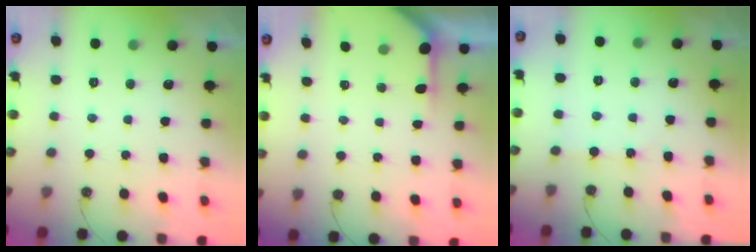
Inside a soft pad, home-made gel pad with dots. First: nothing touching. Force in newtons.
{"total": 2.1, "press": 2.1, "slide": 0.3}
{"total": 2.3, "press": 2.3, "slide": 0.4}